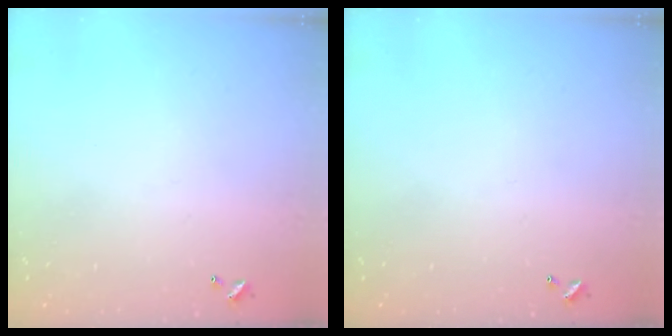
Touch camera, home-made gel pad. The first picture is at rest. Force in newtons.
{"total": 0.0}